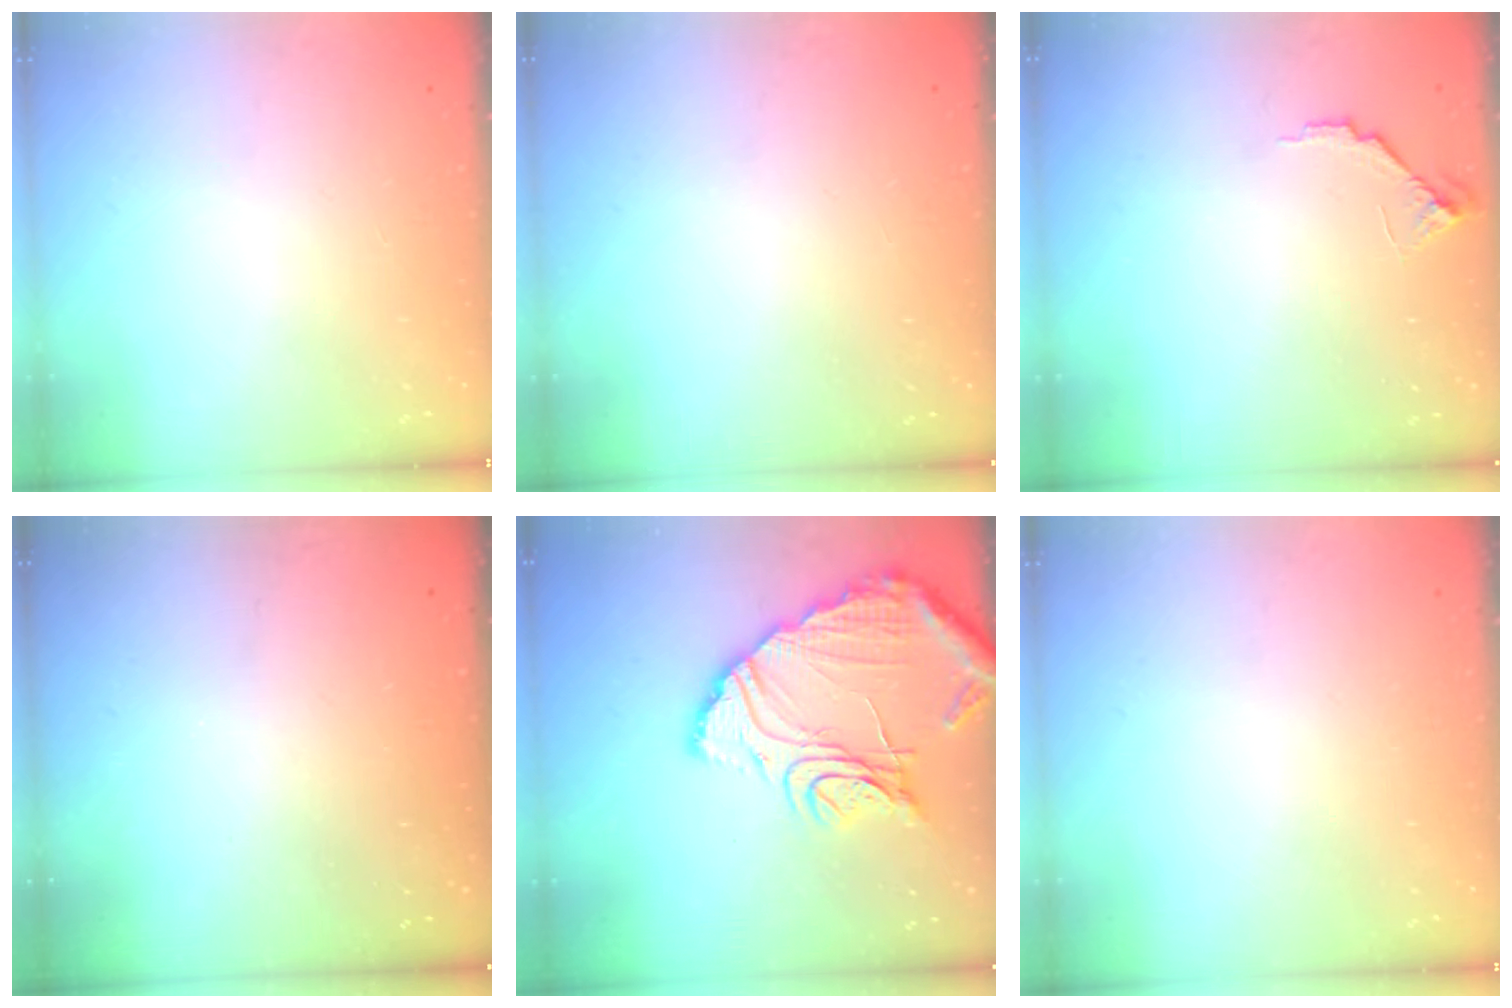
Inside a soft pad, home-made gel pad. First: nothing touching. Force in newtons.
{"total": 3.8, "press": 3.8, "slide": 0.2}
{"total": 7.2, "press": 7.2, "slide": 0.6}
{"total": 3.2, "press": 3.2, "slide": 0.1}
{"total": 17.8, "press": 17.7, "slide": 1.8}
{"total": 0.0}